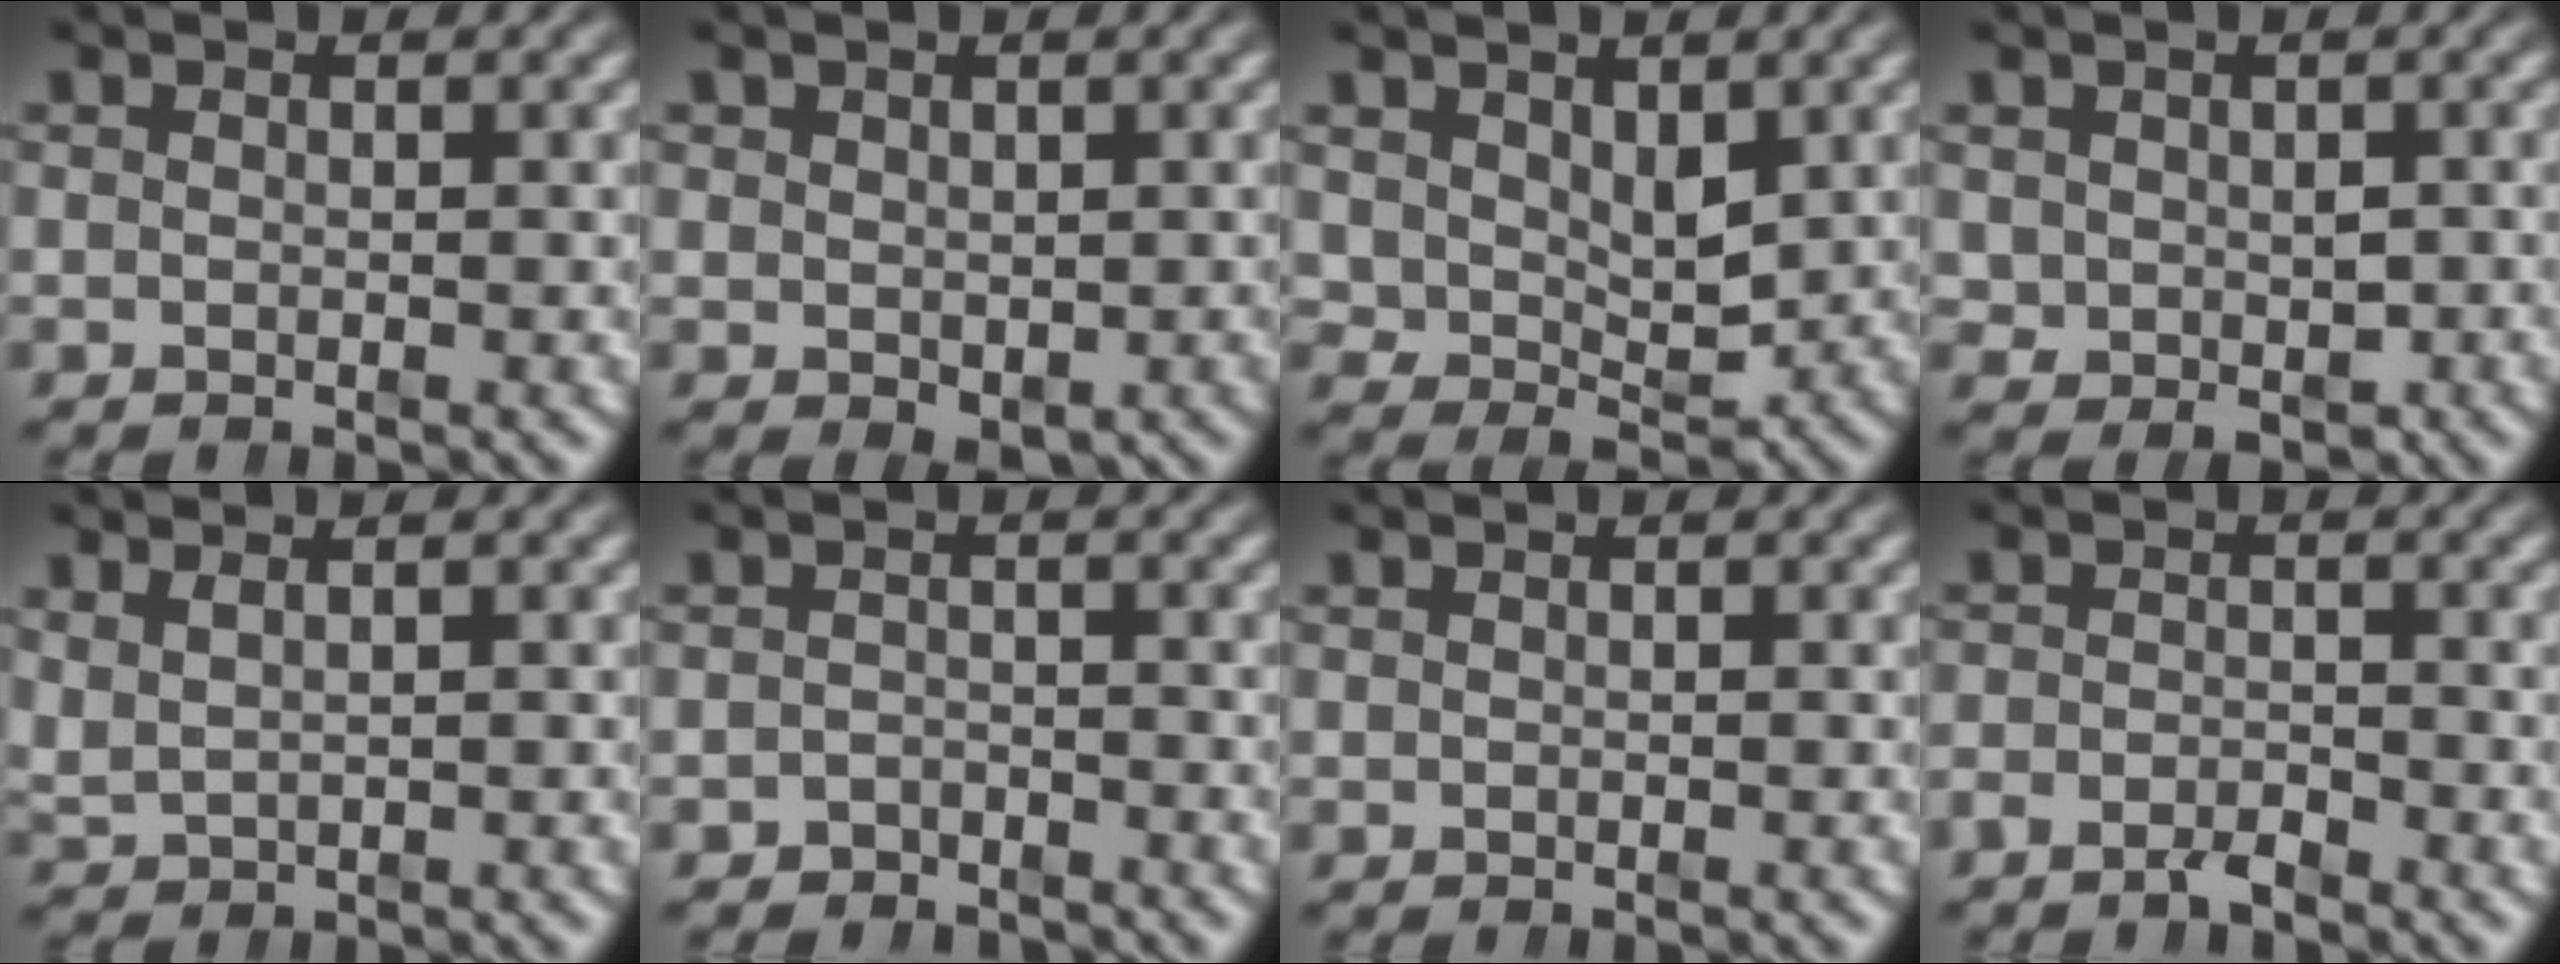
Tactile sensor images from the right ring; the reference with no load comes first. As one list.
[{"total": 2.0, "force": [-0.1, 1.3, 1.6], "torque": [-0.011, -0.018, 0.019]}, {"total": 3.0, "force": [1.2, 1.8, 2.1], "torque": [-0.026, -0.025, 0.037]}, {"total": 2.4, "force": [-0.2, 1.9, 1.5], "torque": [-0.031, -0.025, 0.019]}, {"total": 1.7, "force": [0.9, 1.1, 0.9], "torque": [-0.028, -0.003, 0.028]}, {"total": 2.8, "force": [-2.8, 0.1, -0.5], "torque": [0.019, -0.014, -0.041]}, {"total": 0.0}, {"total": 2.1, "force": [-2.0, 0.2, 0.6], "torque": [-0.002, -0.003, -0.037]}]